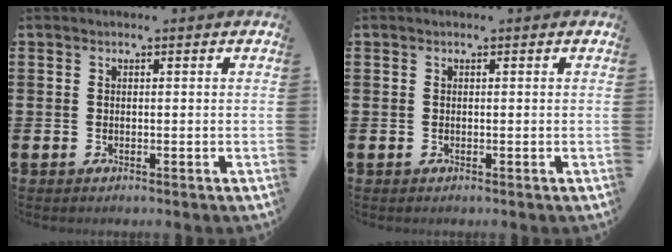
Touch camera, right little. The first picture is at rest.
{"total": 0.0}